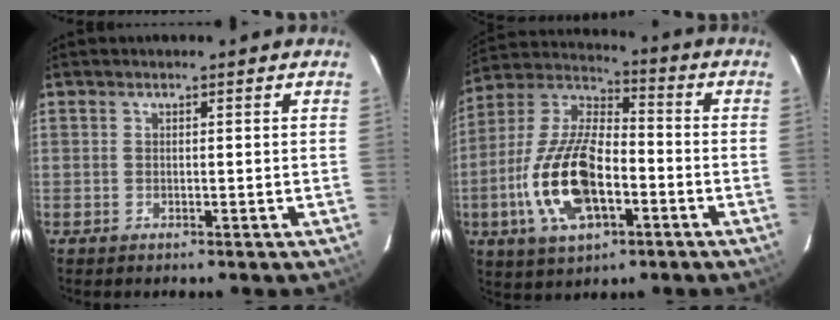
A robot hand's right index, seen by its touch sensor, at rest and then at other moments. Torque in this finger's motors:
{"motor_torque": [2.14, 0.00, 1.06, 0.21]}